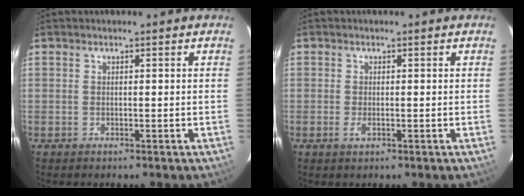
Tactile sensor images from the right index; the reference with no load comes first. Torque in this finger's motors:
{"motor_torque": [0.04, -0.02, 0.02, 0.01]}